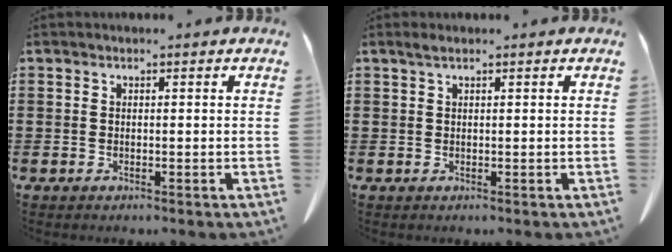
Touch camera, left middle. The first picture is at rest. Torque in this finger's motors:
{"motor_torque": [0.02, 0.04, 0.02, 0.00]}